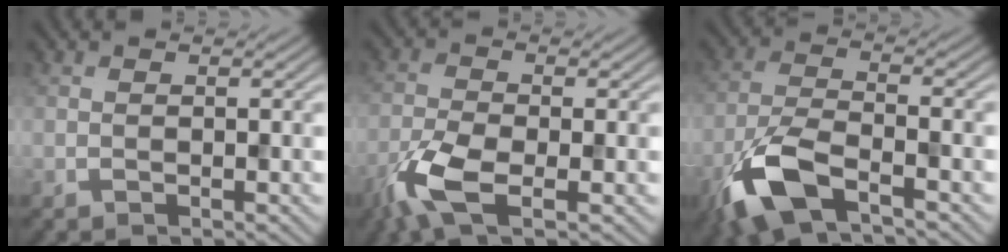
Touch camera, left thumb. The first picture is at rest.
{"total": 7.1, "force": [-3.6, 2.7, 5.5], "torque": [-0.125, -0.008, -0.082]}
{"total": 9.0, "force": [-5.4, 3.0, 6.6], "torque": [-0.145, -0.008, -0.119]}